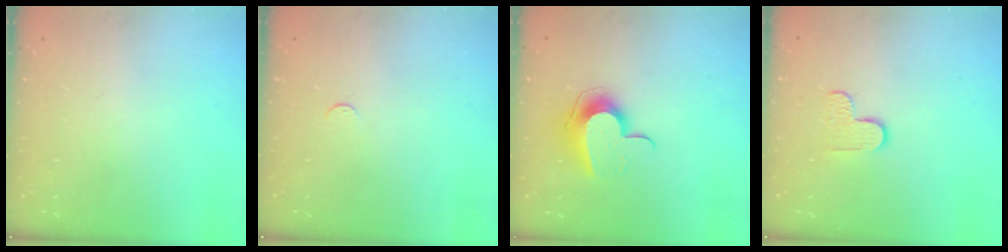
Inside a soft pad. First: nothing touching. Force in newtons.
{"total": 2.7, "press": 2.7, "slide": 0.4}
{"total": 10.5, "press": 10.5, "slide": 0.1}
{"total": 5.9, "press": 5.8, "slide": 0.6}